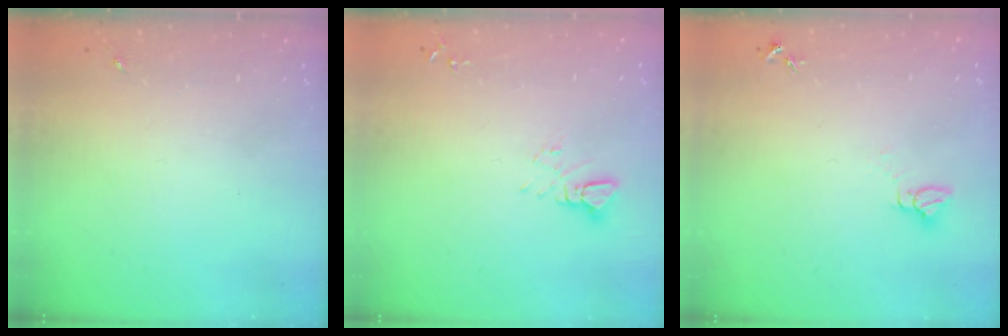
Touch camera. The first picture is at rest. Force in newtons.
{"total": 3.3, "press": 3.3, "slide": 0.2}
{"total": 2.8, "press": 2.8, "slide": 0.1}